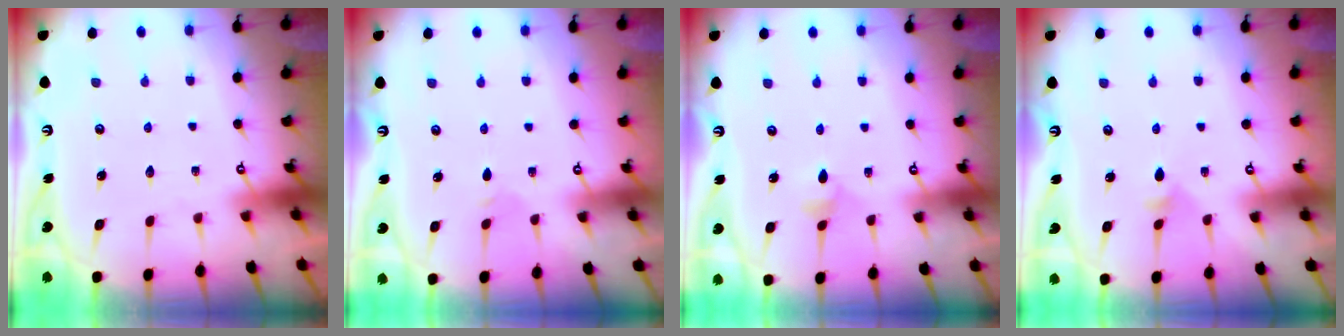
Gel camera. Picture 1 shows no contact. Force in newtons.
{"total": 2.8, "press": 2.7, "slide": 0.7}
{"total": 3.6, "press": 3.5, "slide": 0.7}
{"total": 3.8, "press": 3.7, "slide": 0.9}